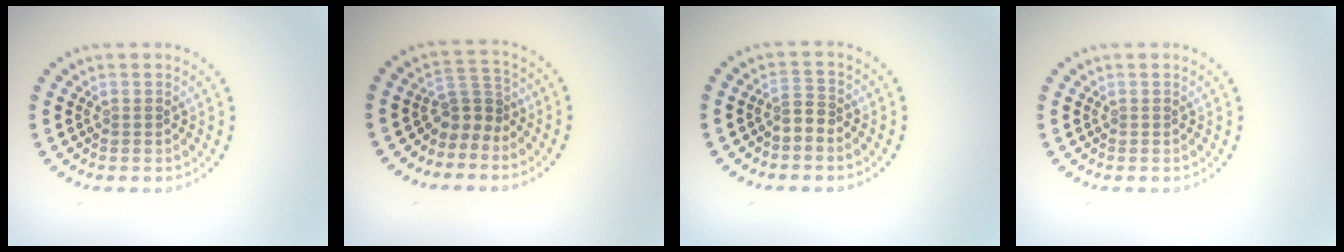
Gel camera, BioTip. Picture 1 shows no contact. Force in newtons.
{"total": 2.6, "press": 1.8, "slide": 1.9}
{"total": 1.6, "press": 1.2, "slide": 1.1}
{"total": 0.0}